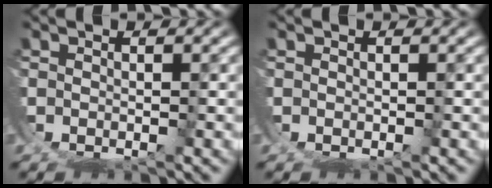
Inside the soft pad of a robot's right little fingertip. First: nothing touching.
{"total": 0.0}